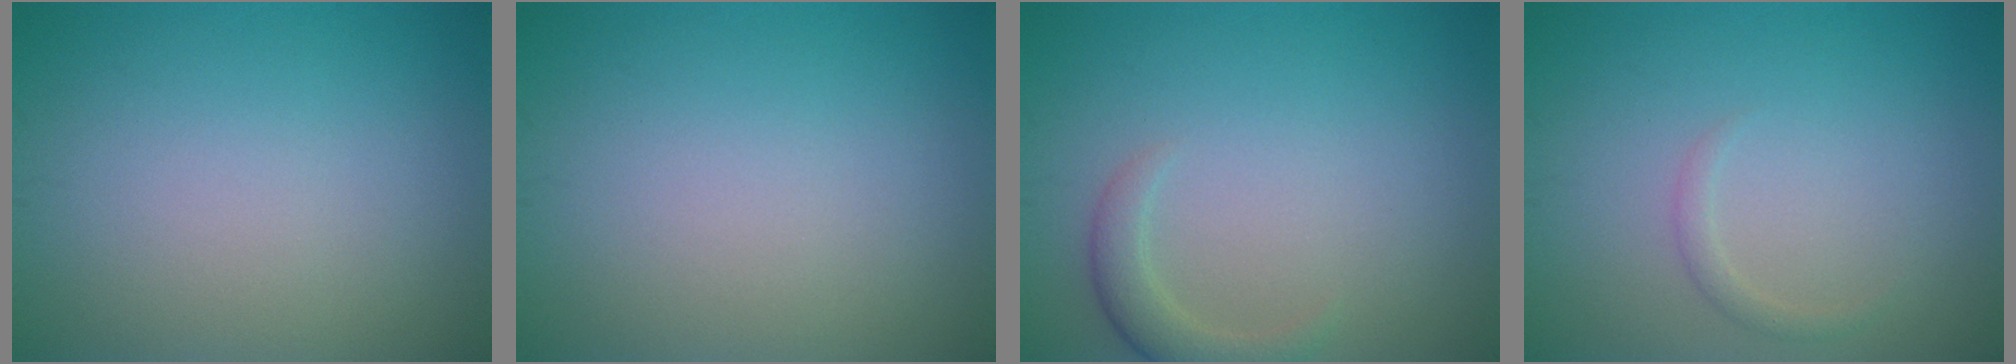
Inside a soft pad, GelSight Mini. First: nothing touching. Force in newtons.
{"total": 0.0}
{"total": 2.2, "press": 2.2, "slide": 0.2}
{"total": 0.9, "press": 0.9, "slide": 0.0}